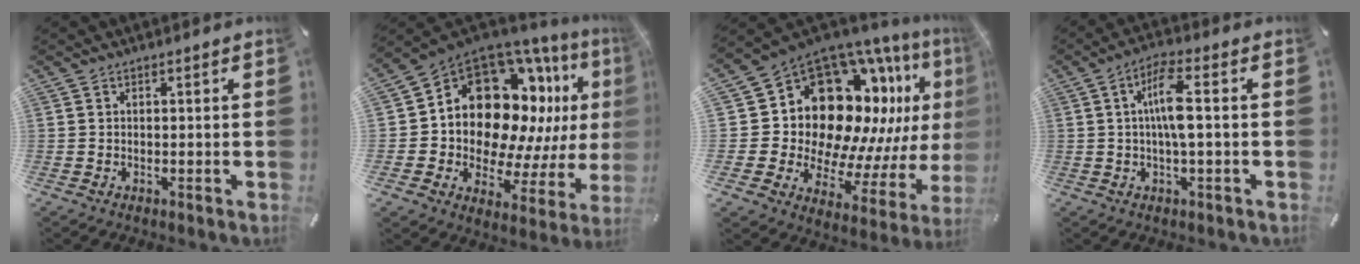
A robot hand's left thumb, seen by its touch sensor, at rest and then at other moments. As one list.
[{"total": 18.6, "force": [6.4, 13.2, 11.4], "torque": [-0.199, -0.069, 0.124]}, {"total": 19.4, "force": [8.6, 13.4, 11.0], "torque": [-0.187, -0.109, 0.172]}, {"total": 8.1, "force": [0.4, 1.6, 7.9], "torque": [-0.154, 0.005, 0.003]}]